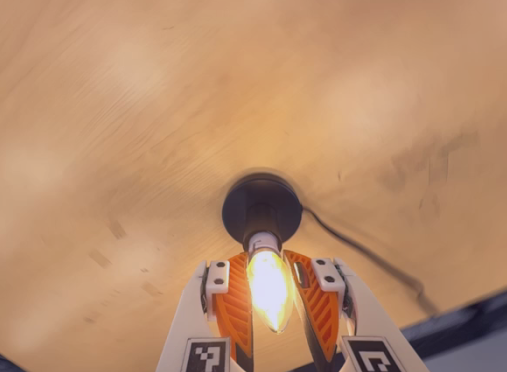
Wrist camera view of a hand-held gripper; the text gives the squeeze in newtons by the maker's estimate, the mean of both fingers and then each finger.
{"total": 13.7, "left": 14.4, "right": 13.0}